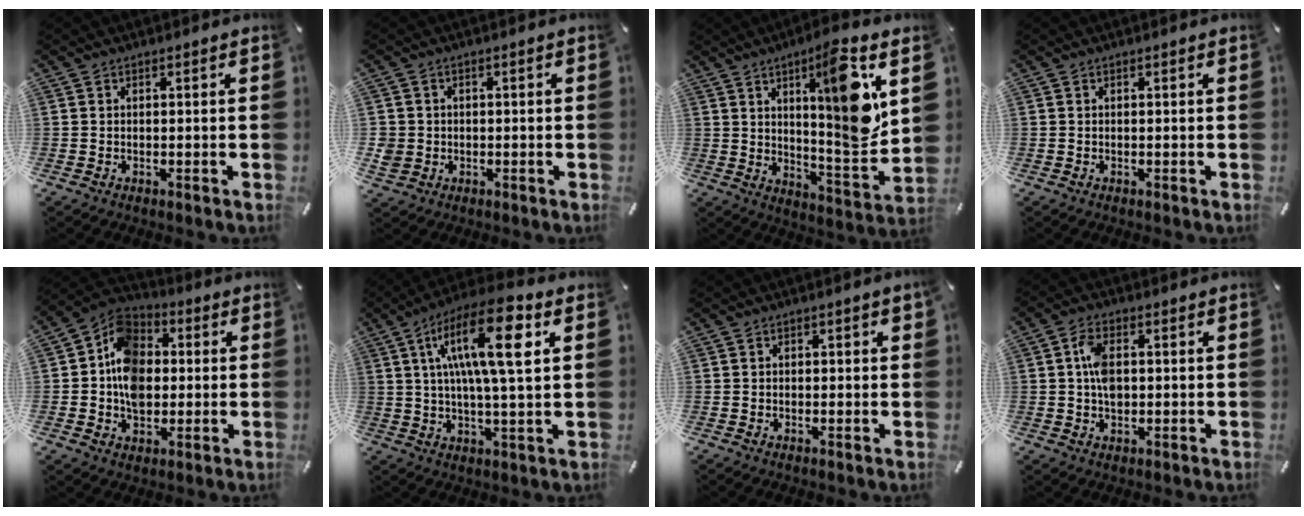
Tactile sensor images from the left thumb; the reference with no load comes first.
{"total": 3.8, "force": [-0.7, 3.6, 0.7], "torque": [-0.021, 0.005, -0.013]}
{"total": 17.1, "force": [6.9, 3.4, 15.3], "torque": [-0.212, -0.050, 0.097]}
{"total": 0.0}
{"total": 11.8, "force": [-0.5, 9.8, 6.7], "torque": [-0.129, 0.009, -0.012]}
{"total": 17.0, "force": [5.4, 4.0, 15.6], "torque": [-0.278, -0.001, 0.080]}
{"total": 0.8, "force": [0.0, 0.5, 0.6], "torque": [-0.010, 0.004, -0.002]}
{"total": 5.8, "force": [0.4, 3.6, 4.5], "torque": [-0.088, 0.005, 0.004]}